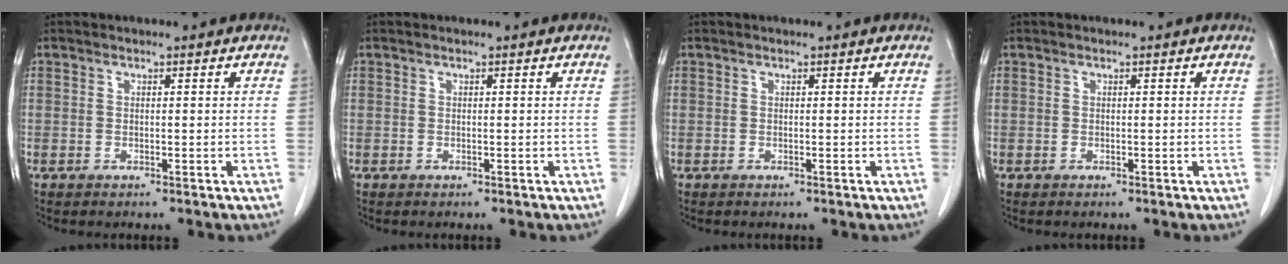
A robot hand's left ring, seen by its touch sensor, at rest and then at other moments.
{"total": 0.0}
{"total": 0.0}
{"total": 0.0}